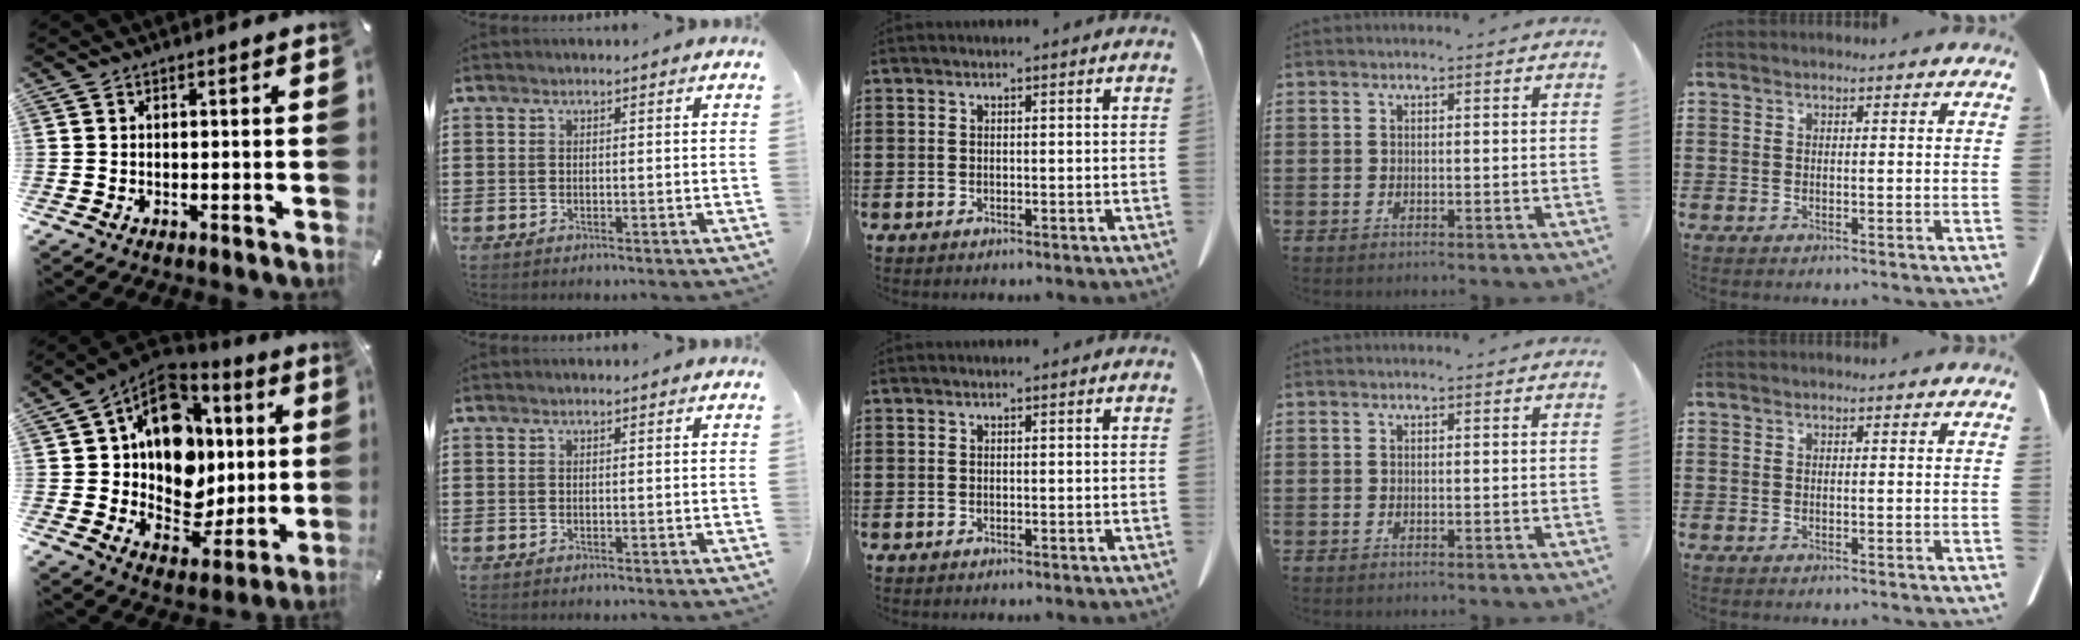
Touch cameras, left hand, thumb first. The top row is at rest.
{"thumb": {"total": 16.2, "force": [4.2, 12.7, 9.2], "torque": [-0.146, -0.030, 0.083]}}